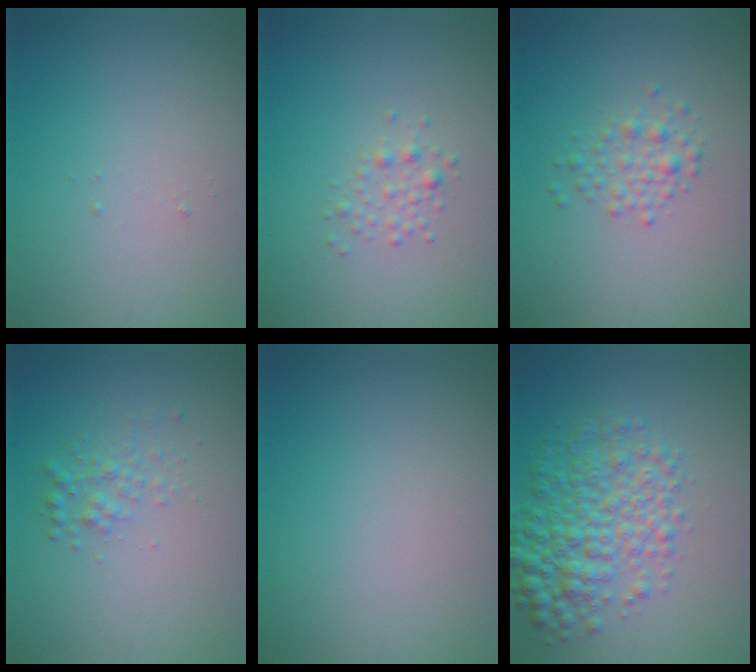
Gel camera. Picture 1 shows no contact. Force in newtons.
{"total": 1.3, "press": 1.3, "slide": 0.0}
{"total": 1.7, "press": 1.7, "slide": 0.0}
{"total": 1.5, "press": 1.5, "slide": 0.1}
{"total": 0.0}
{"total": 5.7, "press": 5.7, "slide": 0.1}